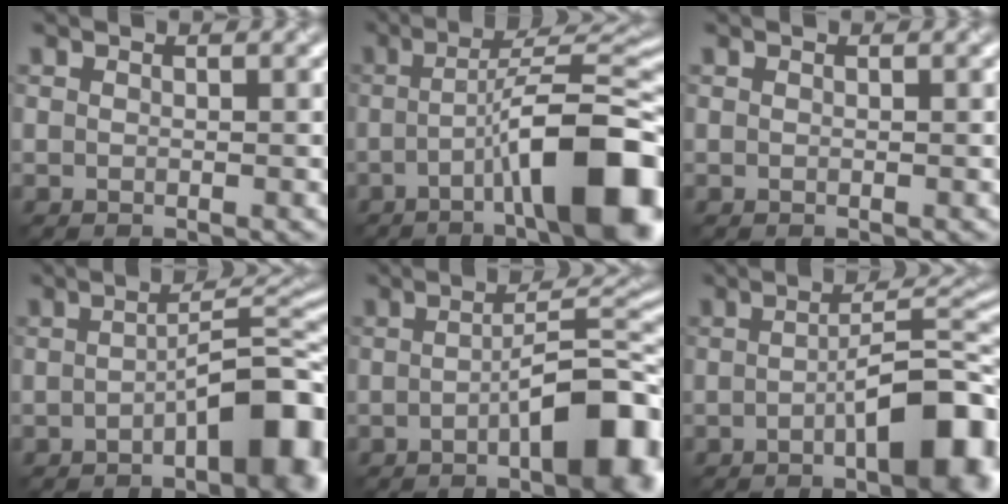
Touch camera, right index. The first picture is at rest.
{"total": 12.5, "force": [-3.8, 2.8, 11.6], "torque": [-0.159, 0.015, -0.057]}
{"total": 0.0}
{"total": 8.5, "force": [-3.0, 2.4, 7.6], "torque": [-0.095, 0.013, -0.051]}
{"total": 9.3, "force": [-2.9, 2.6, 8.4], "torque": [-0.110, 0.009, -0.049]}
{"total": 9.2, "force": [-2.9, 2.6, 8.3], "torque": [-0.110, 0.008, -0.047]}